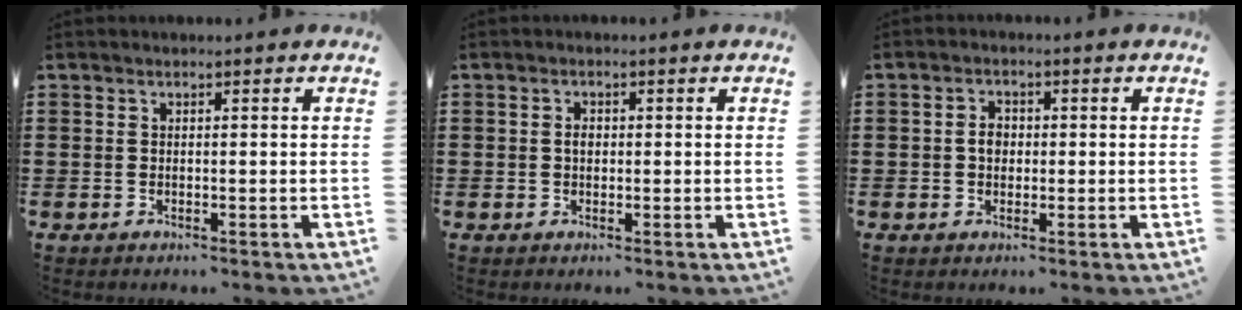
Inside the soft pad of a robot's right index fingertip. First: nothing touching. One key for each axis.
{"total": 1.6, "fx": 0.1, "fy": 1.0, "fz": 1.2, "tx": -0.026, "ty": 0.006, "tz": 0.000}
{"total": 2.5, "fx": -0.1, "fy": 1.9, "fz": 1.7, "tx": -0.035, "ty": 0.006, "tz": -0.003}